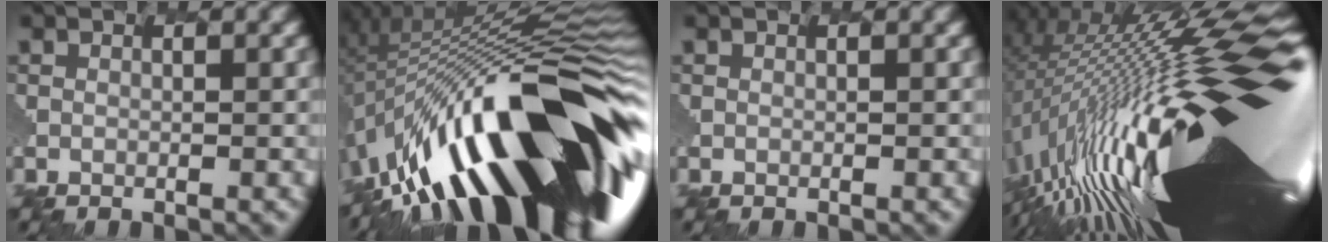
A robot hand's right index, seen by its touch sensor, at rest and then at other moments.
{"total": 17.6, "force": [-6.8, 6.5, 14.8], "torque": [-0.217, 0.013, -0.126]}
{"total": 0.0}
{"total": 19.5, "force": [2.0, 4.5, 18.8], "torque": [-0.327, 0.009, 0.019]}